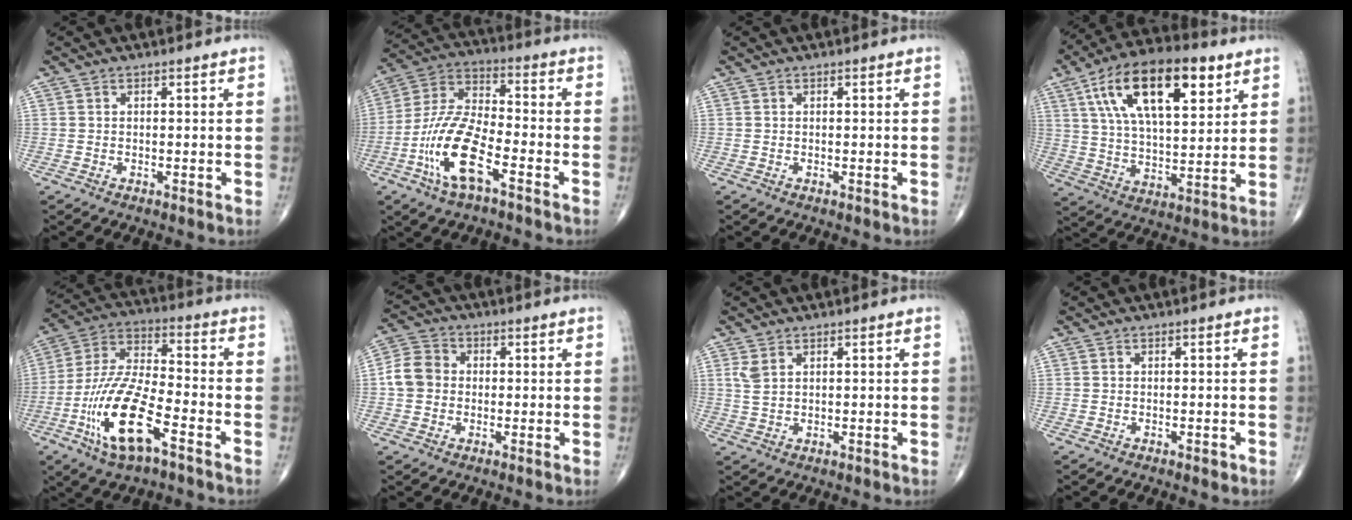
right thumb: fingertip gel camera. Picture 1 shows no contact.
{"total": 14.4, "force": [-6.2, 5.3, 12.0], "torque": [-0.245, 0.034, -0.121]}
{"total": 0.0}
{"total": 21.1, "force": [9.3, 9.3, 16.6], "torque": [-0.266, -0.016, 0.160]}
{"total": 17.0, "force": [-7.5, 5.8, 14.1], "torque": [-0.290, 0.038, -0.138]}
{"total": 6.5, "force": [-0.2, 5.6, 3.2], "torque": [-0.051, 0.018, -0.016]}
{"total": 2.5, "force": [1.3, 1.2, 1.7], "torque": [-0.040, 0.003, 0.036]}
{"total": 0.7, "force": [-0.3, 0.3, 0.5], "torque": [-0.004, -0.001, -0.005]}